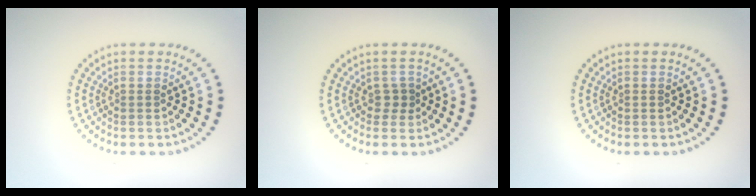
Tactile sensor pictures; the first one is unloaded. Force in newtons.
{"total": 0.9, "press": 0.8, "slide": 0.5}
{"total": 0.0}